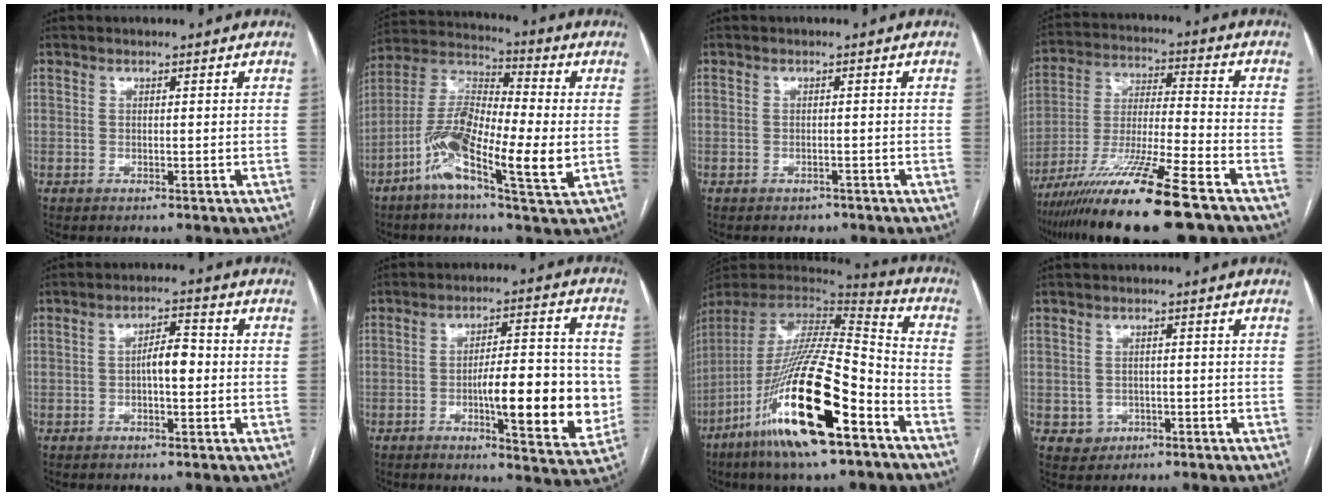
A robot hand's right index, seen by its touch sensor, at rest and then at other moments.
{"total": 14.7, "force": [-4.0, 3.2, 13.7], "torque": [-0.272, 0.004, -0.082]}
{"total": 1.5, "force": [-1.1, 0.9, 0.2], "torque": [-0.010, 0.001, -0.014]}
{"total": 18.7, "force": [-12.7, 0.6, 13.7], "torque": [-0.250, -0.044, -0.229]}
{"total": 4.2, "force": [-0.4, 1.4, 3.9], "torque": [-0.062, 0.014, -0.008]}
{"total": 14.8, "force": [-2.5, 3.3, 14.1], "torque": [-0.199, 0.006, -0.033]}
{"total": 25.5, "force": [-13.0, 4.1, 21.5], "torque": [-0.414, -0.053, -0.237]}
{"total": 3.0, "force": [-0.9, 2.8, 0.3], "torque": [0.005, 0.010, -0.007]}